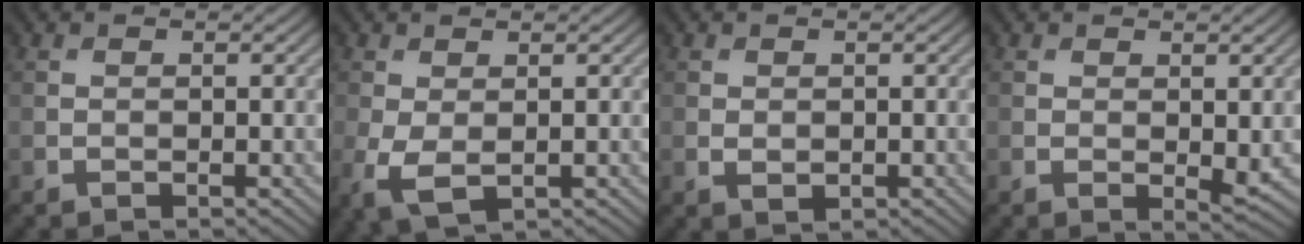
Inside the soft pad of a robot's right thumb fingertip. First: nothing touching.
{"total": 4.3, "force": [-0.9, 2.4, 3.5], "torque": [-0.099, -0.014, -0.013]}
{"total": 1.2, "force": [-0.1, 0.9, 0.8], "torque": [-0.018, -0.005, 0.003]}
{"total": 2.1, "force": [0.3, 0.9, 1.9], "torque": [-0.030, -0.009, 0.011]}